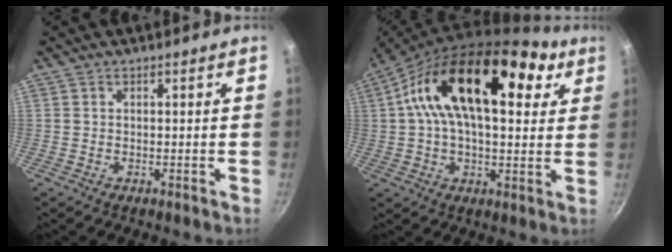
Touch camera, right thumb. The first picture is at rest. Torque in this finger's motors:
{"motor_torque": [0.00, 5.01, 0.47, -0.01, 0.38]}